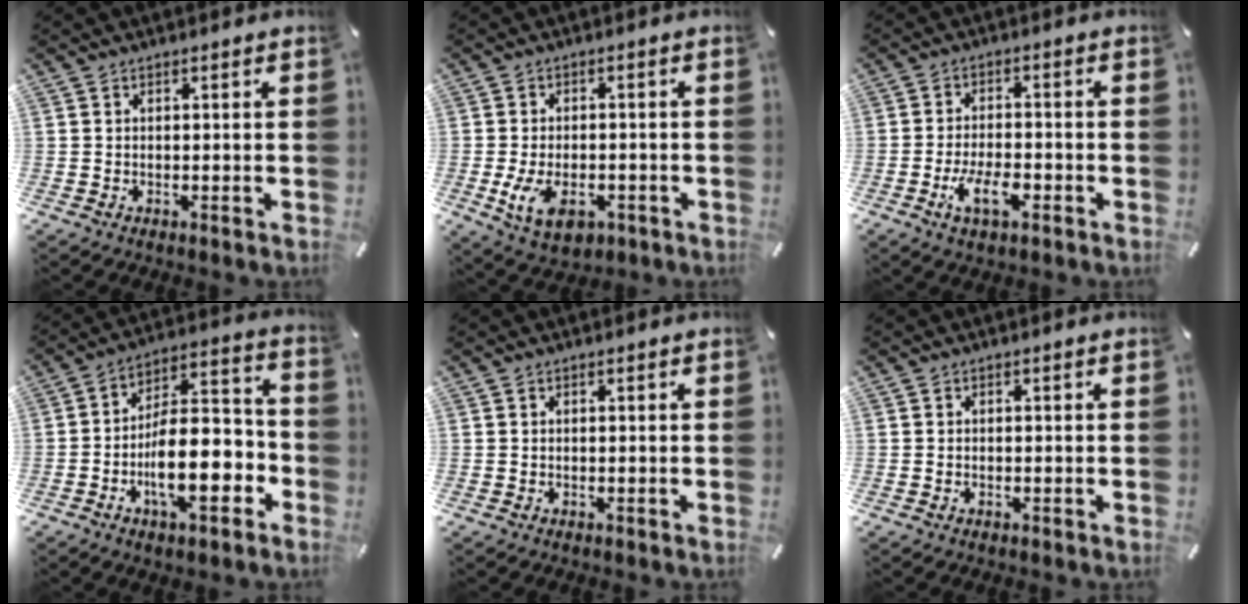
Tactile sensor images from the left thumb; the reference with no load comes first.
{"total": 7.9, "force": [-2.7, 4.7, 5.8], "torque": [-0.129, 0.001, -0.047]}
{"total": 7.9, "force": [-3.5, 3.7, 6.0], "torque": [-0.125, 0.007, -0.063]}
{"total": 16.4, "force": [-5.8, 7.6, 13.4], "torque": [-0.218, 0.012, -0.098]}
{"total": 0.0}
{"total": 0.6, "force": [-0.3, 0.3, 0.4], "torque": [-0.007, 0.000, -0.006]}